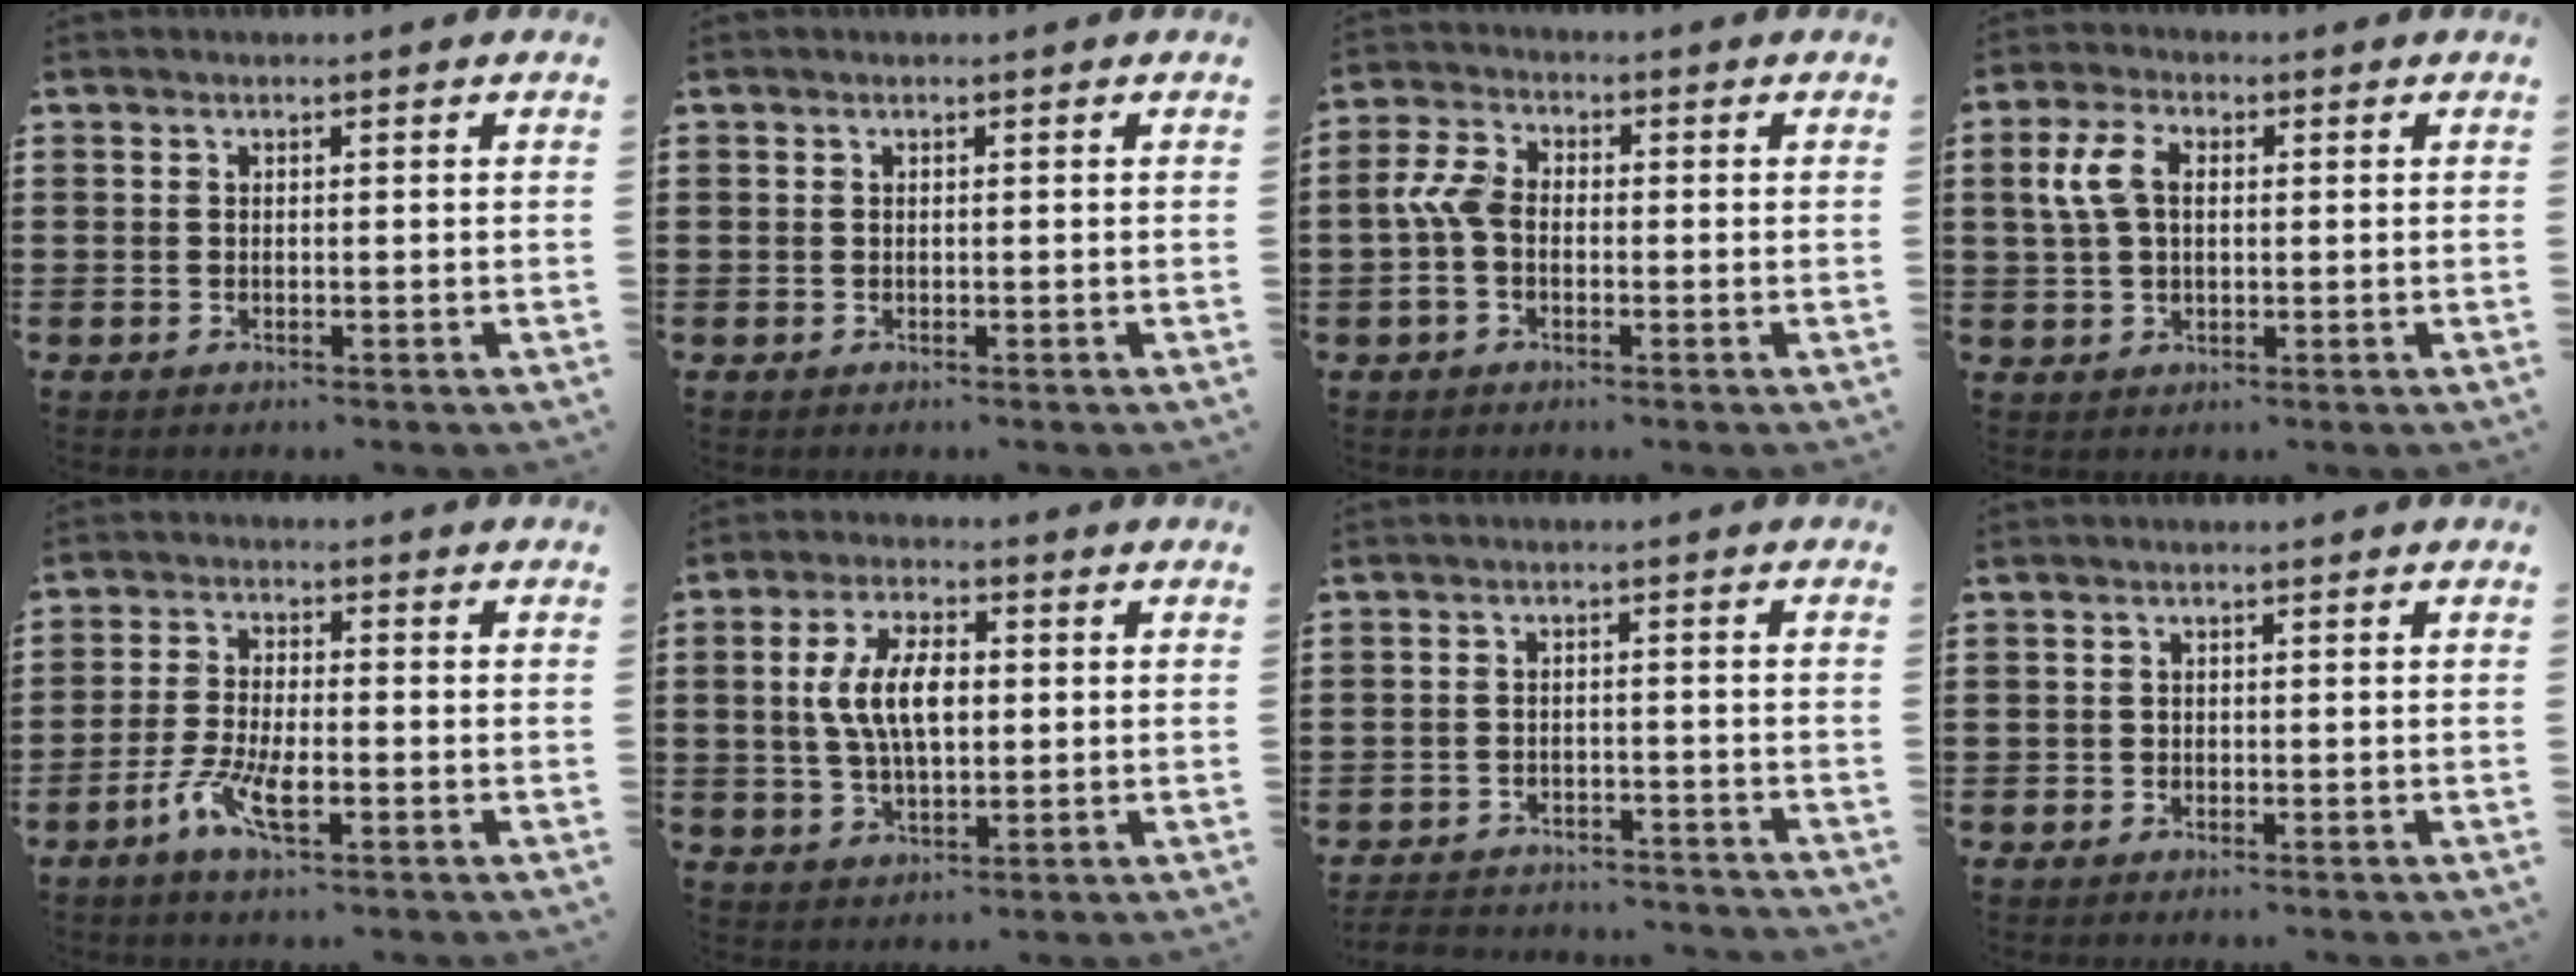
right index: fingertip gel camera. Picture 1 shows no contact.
{"total": 0.0}
{"total": 5.1, "force": [-1.0, 3.1, 3.9], "torque": [-0.108, -0.005, -0.029]}
{"total": 5.7, "force": [1.1, 3.4, 4.4], "torque": [-0.117, 0.007, 0.010]}
{"total": 6.5, "force": [-3.2, 1.9, 5.4], "torque": [-0.126, -0.011, -0.062]}
{"total": 8.3, "force": [1.0, 3.7, 7.4], "torque": [-0.155, 0.007, 0.014]}
{"total": 2.7, "force": [-2.7, 0.1, 0.0], "torque": [-0.006, -0.001, -0.059]}
{"total": 0.0}